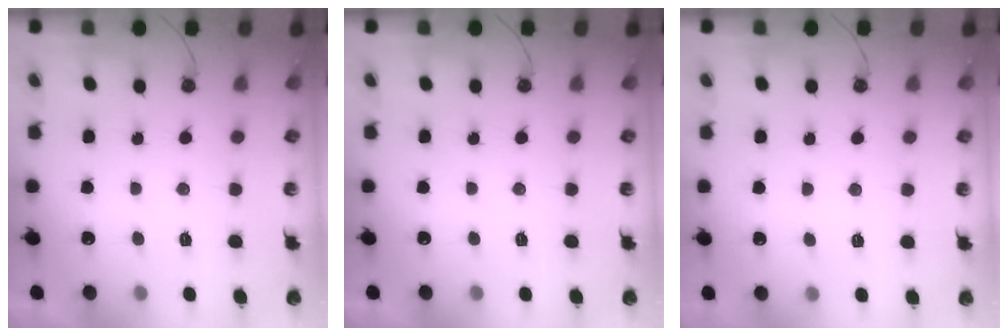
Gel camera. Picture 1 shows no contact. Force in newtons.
{"total": 0.0}
{"total": 5.8, "press": 5.8, "slide": 0.7}